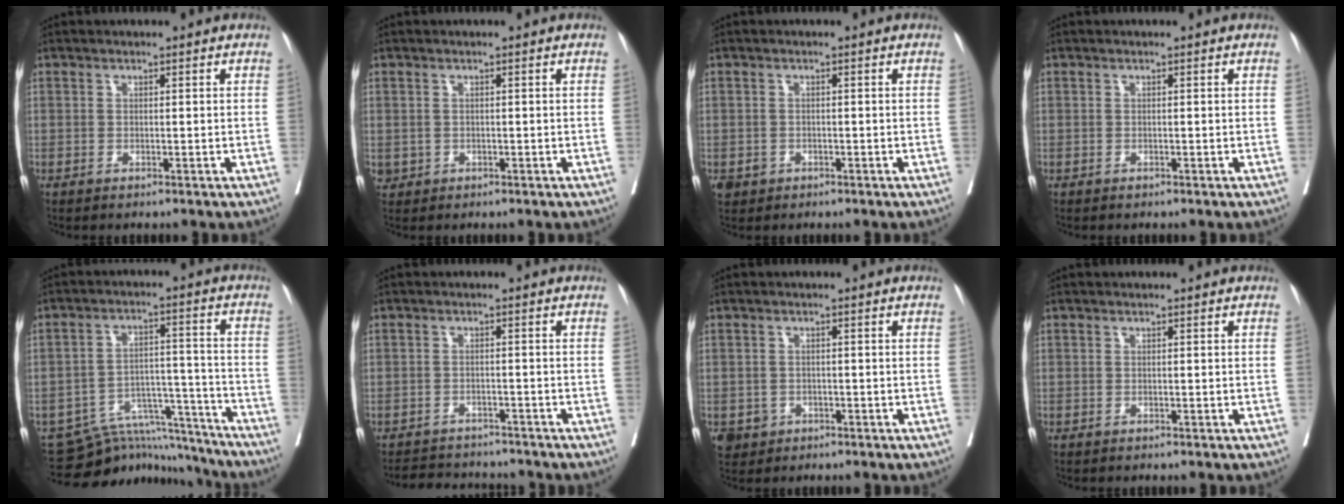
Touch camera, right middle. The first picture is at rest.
{"total": 0.9, "force": [-0.1, 0.9, 0.2], "torque": [-0.002, 0.002, 0.003]}
{"total": 1.8, "force": [-0.9, 1.6, 0.4], "torque": [-0.007, 0.003, -0.010]}
{"total": 0.0}
{"total": 13.3, "force": [-12.7, 3.7, 0.7], "torque": [-0.008, 0.050, -0.188]}
{"total": 7.3, "force": [-6.9, 2.2, 1.2], "torque": [-0.012, 0.003, -0.094]}
{"total": 3.2, "force": [-1.5, 2.8, 0.4], "torque": [-0.003, 0.005, -0.021]}
{"total": 0.0}